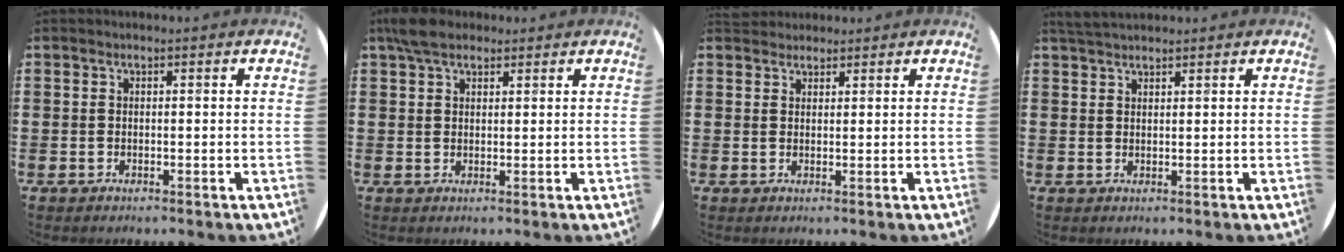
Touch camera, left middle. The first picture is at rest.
{"total": 3.9, "force": [3.1, 1.7, 1.7], "torque": [-0.031, 0.003, 0.056]}
{"total": 1.7, "force": [1.6, 0.6, -0.2], "torque": [0.002, 0.005, 0.032]}
{"total": 2.2, "force": [2.1, 0.4, 0.5], "torque": [-0.013, 0.004, 0.039]}